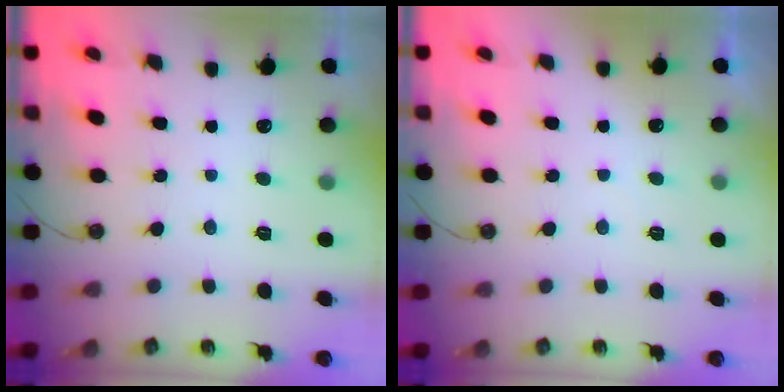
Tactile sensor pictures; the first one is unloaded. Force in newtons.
{"total": 2.4, "press": 2.3, "slide": 0.5}